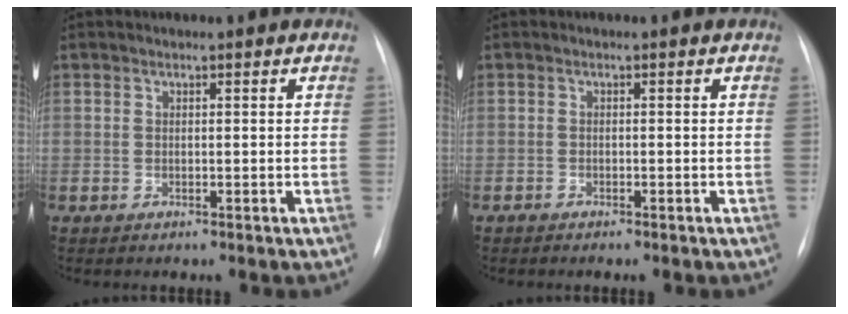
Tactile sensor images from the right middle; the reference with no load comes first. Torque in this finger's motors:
{"motor_torque": [-0.10, -0.08, -0.04, 0.00]}